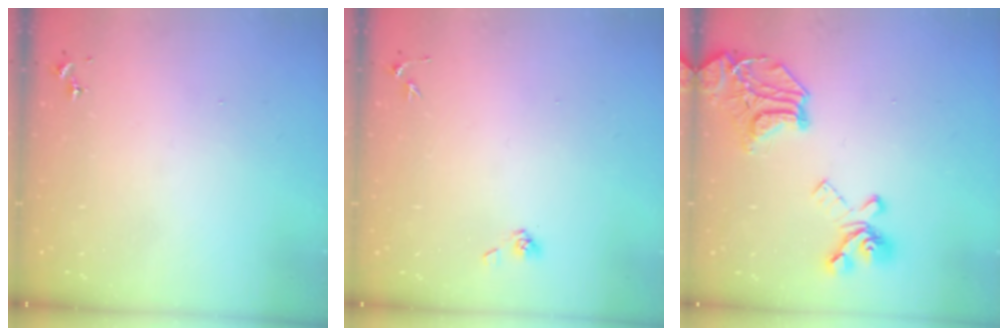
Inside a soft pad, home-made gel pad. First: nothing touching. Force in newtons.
{"total": 4.2, "press": 3.9, "slide": 1.6}
{"total": 21.1, "press": 21.0, "slide": 2.3}